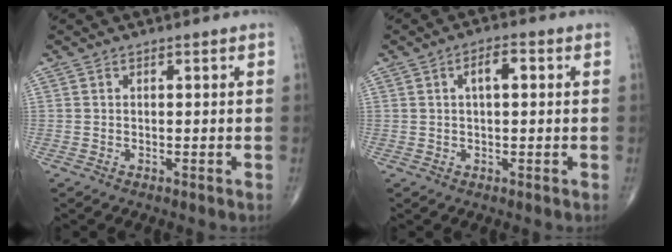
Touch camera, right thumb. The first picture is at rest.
{"total": 4.0, "force": [0.9, 1.7, 3.5], "torque": [-0.051, 0.009, 0.012]}